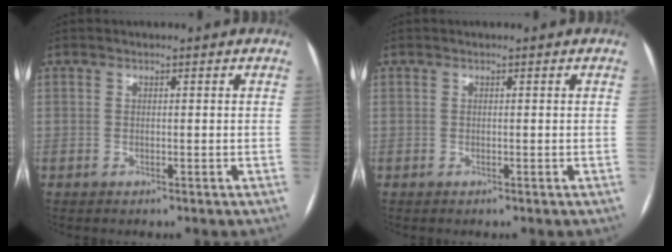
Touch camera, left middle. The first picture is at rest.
{"total": 0.0}